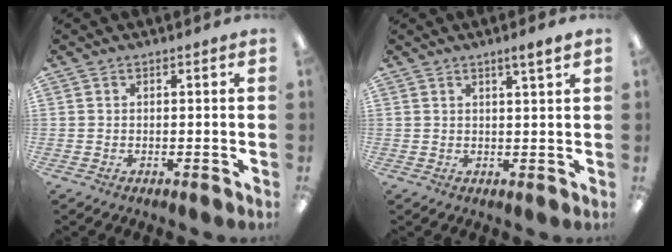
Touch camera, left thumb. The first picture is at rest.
{"total": 2.5, "force": [1.9, -0.1, 1.6], "torque": [-0.035, -0.002, 0.032]}